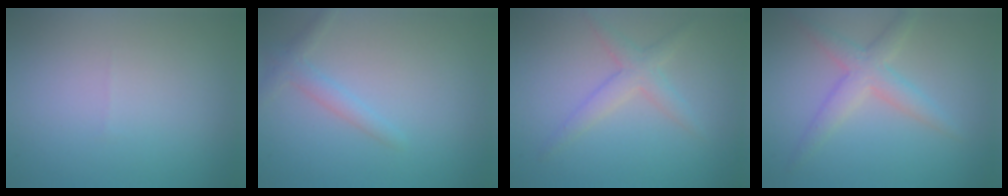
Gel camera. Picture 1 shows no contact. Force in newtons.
{"total": 1.6, "press": 1.6, "slide": 0.1}
{"total": 2.5, "press": 2.5, "slide": 0.1}
{"total": 3.3, "press": 3.3, "slide": 0.1}